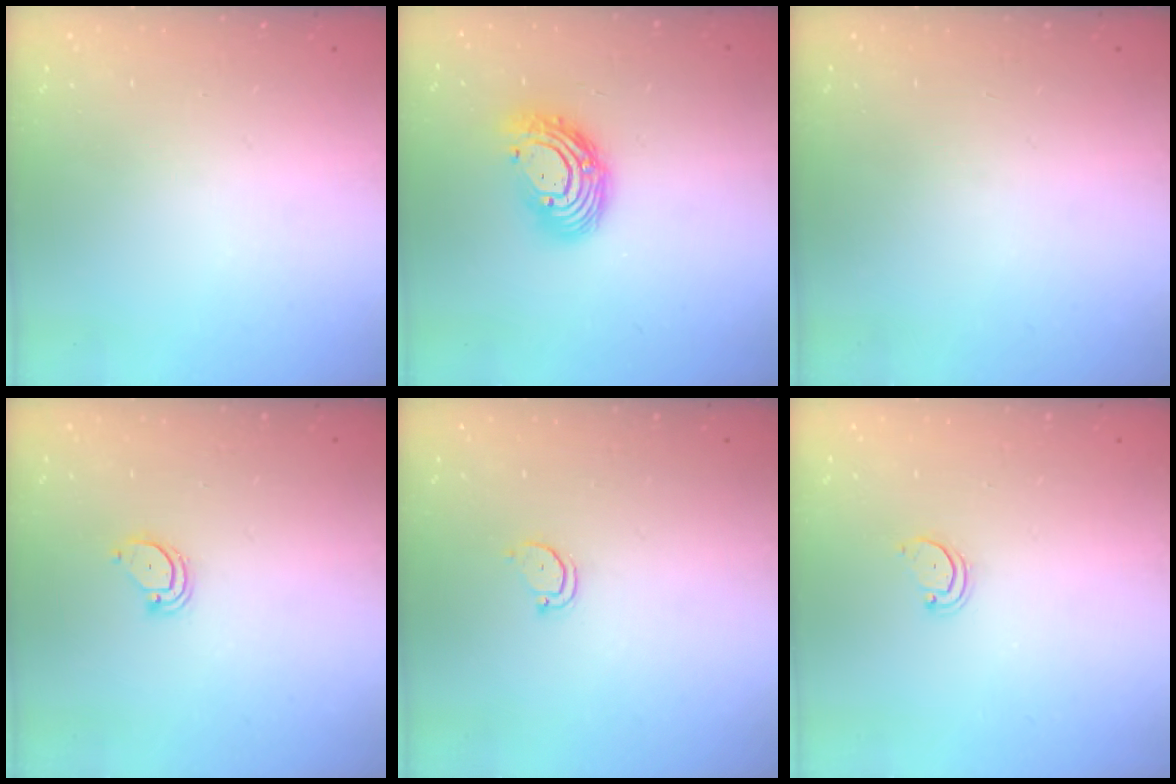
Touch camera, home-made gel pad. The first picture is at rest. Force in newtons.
{"total": 12.1, "press": 12.0, "slide": 1.1}
{"total": 0.0}
{"total": 2.9, "press": 2.9, "slide": 0.2}
{"total": 2.5, "press": 2.5, "slide": 0.3}
{"total": 2.2, "press": 2.2, "slide": 0.2}